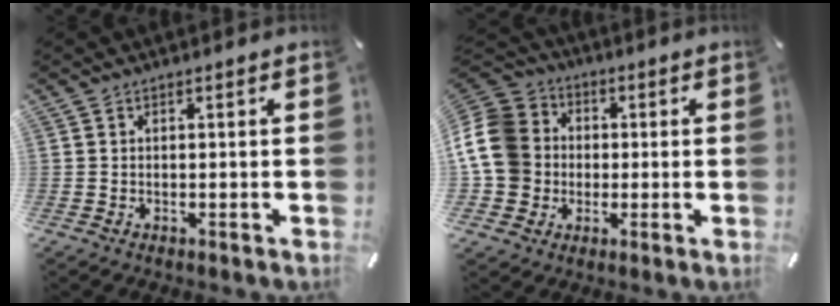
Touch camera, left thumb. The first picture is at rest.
{"total": 14.7, "force": [0.1, 13.2, 6.4], "torque": [-0.149, 0.017, 0.001]}